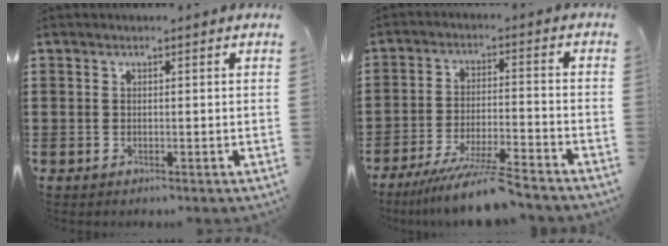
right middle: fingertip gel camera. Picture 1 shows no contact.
{"total": 8.7, "force": [-7.5, -0.2, 4.3], "torque": [-0.083, -0.008, -0.143]}